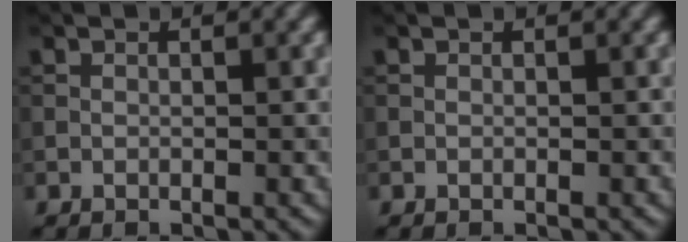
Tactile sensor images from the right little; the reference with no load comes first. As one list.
[{"total": 0.0}]